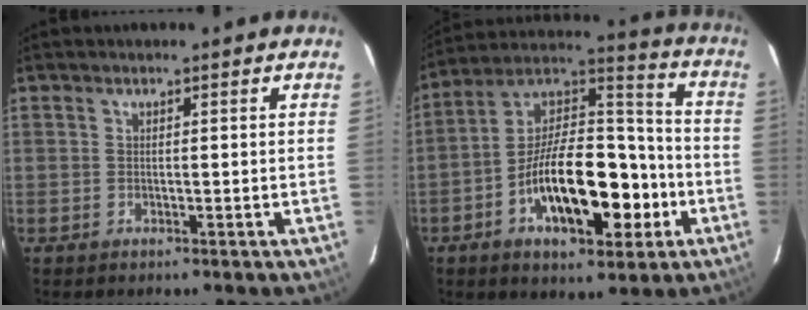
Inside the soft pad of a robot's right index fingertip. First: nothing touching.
{"total": 20.5, "force": [-7.0, 9.7, 16.6], "torque": [-0.291, 0.022, -0.111]}